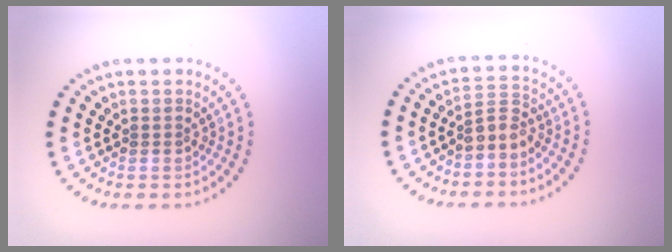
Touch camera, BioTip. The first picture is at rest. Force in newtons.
{"total": 1.9, "press": 1.5, "slide": 1.2}